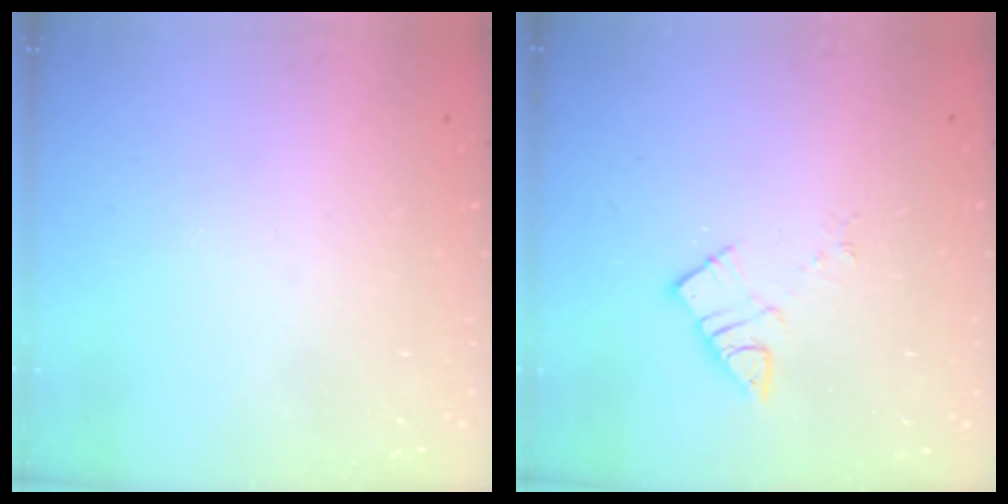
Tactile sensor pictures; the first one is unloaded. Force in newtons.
{"total": 5.8, "press": 5.8, "slide": 0.0}